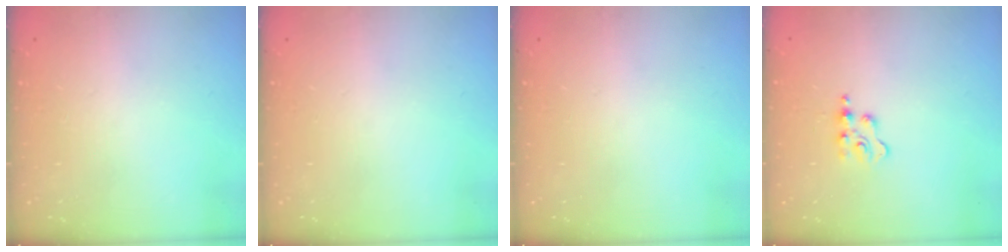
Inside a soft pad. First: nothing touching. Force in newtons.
{"total": 0.0}
{"total": 0.0}
{"total": 3.2, "press": 3.2, "slide": 0.4}